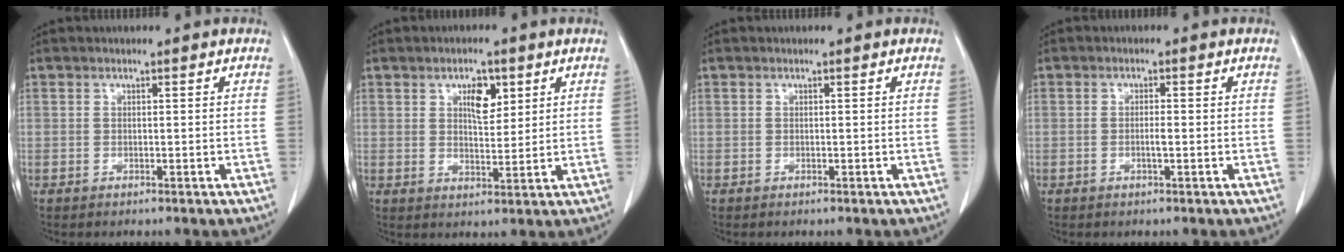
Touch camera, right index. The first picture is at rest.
{"total": 4.8, "force": [2.2, 2.2, 3.6], "torque": [-0.061, 0.001, 0.039]}
{"total": 0.0}
{"total": 1.5, "force": [-0.3, 0.1, 1.5], "torque": [-0.030, 0.000, -0.005]}